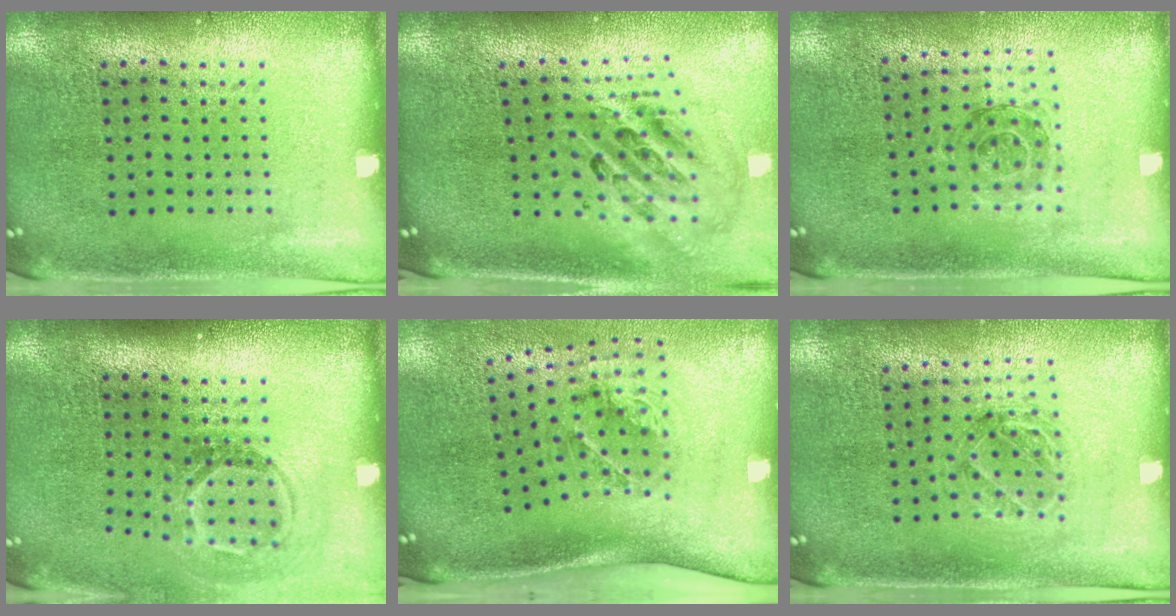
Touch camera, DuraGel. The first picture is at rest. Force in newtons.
{"total": 2.5, "press": 1.7, "slide": 1.9}
{"total": 1.0, "press": 1.0, "slide": 0.1}
{"total": 1.9, "press": 1.2, "slide": 1.4}
{"total": 1.9, "press": 1.2, "slide": 1.4}
{"total": 1.1, "press": 1.1, "slide": 0.2}